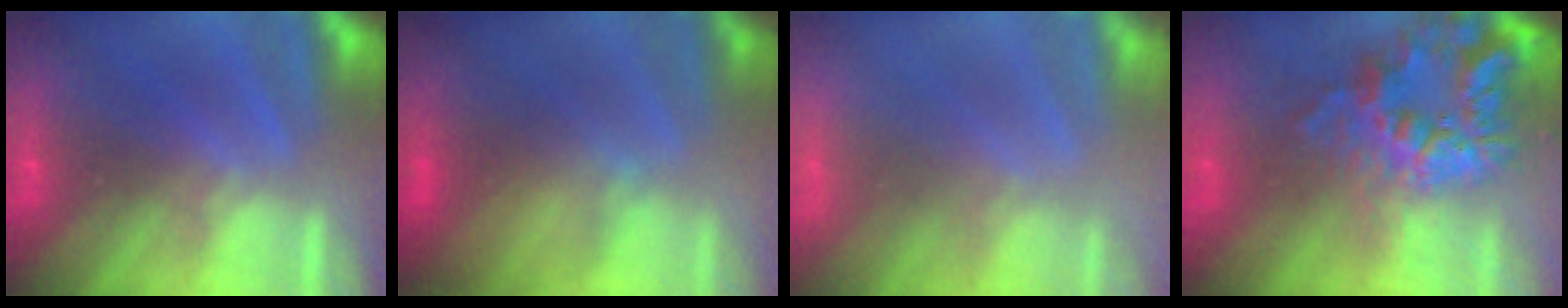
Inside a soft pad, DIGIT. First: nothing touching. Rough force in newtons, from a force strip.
{"total": 3.4}
{"total": 9.2}
{"total": 7.5}